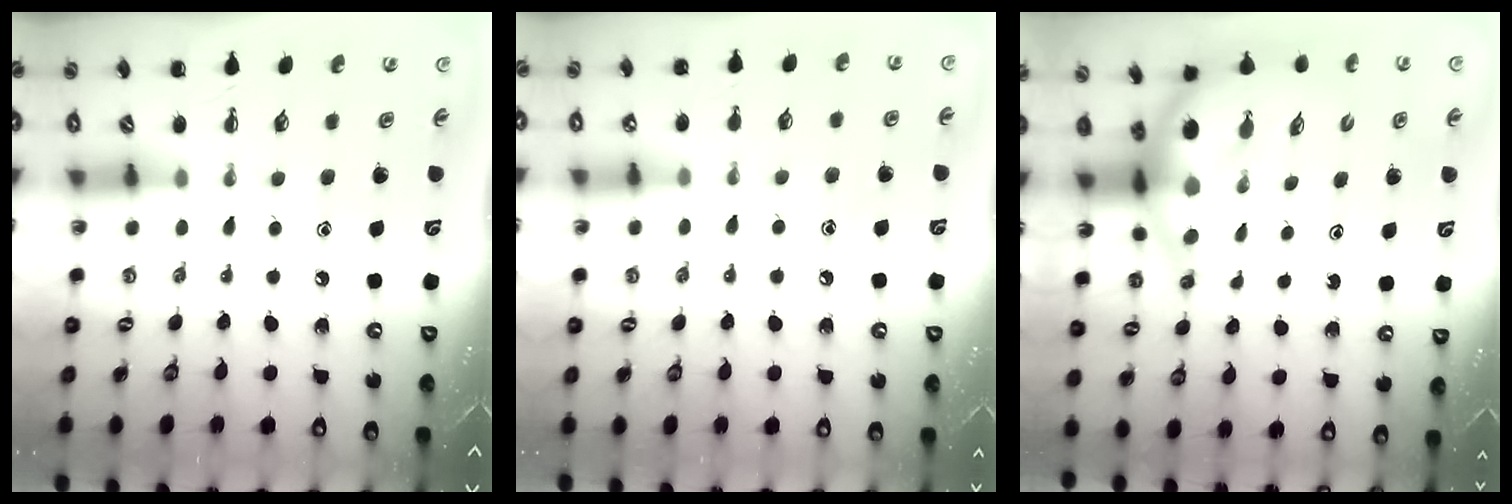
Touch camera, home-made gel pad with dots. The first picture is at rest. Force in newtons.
{"total": 5.9, "press": 5.8, "slide": 1.4}
{"total": 8.0, "press": 7.7, "slide": 2.1}